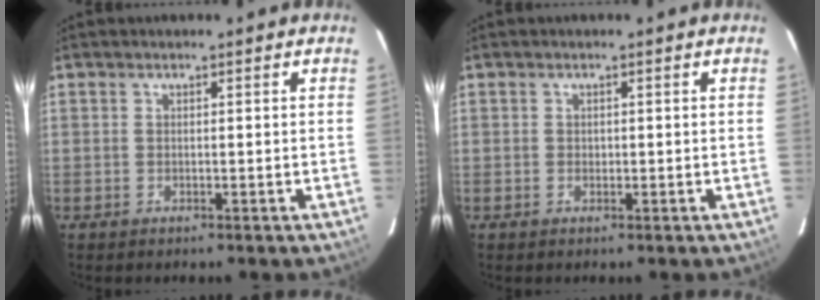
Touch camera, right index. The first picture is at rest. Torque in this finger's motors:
{"motor_torque": [0.12, -0.03, 0.03, 0.00]}